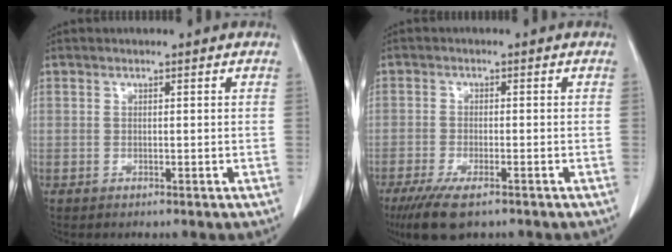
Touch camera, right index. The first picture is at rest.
{"total": 7.3, "force": [-5.0, 1.9, 5.0], "torque": [-0.084, -0.016, -0.079]}